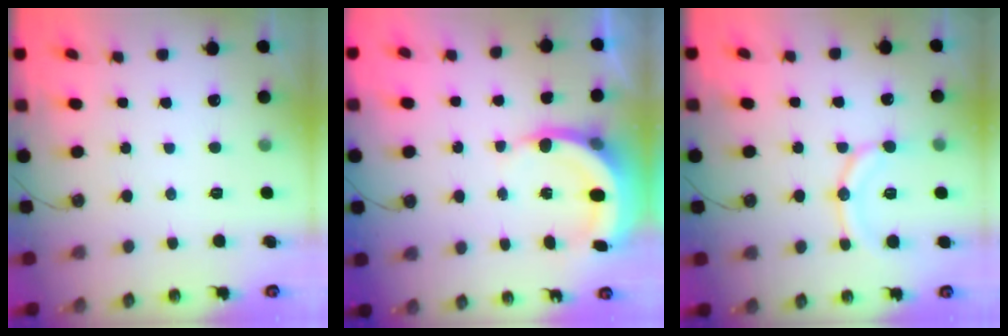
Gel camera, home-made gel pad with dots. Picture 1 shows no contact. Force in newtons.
{"total": 5.9, "press": 5.8, "slide": 0.7}
{"total": 13.9, "press": 13.5, "slide": 3.3}